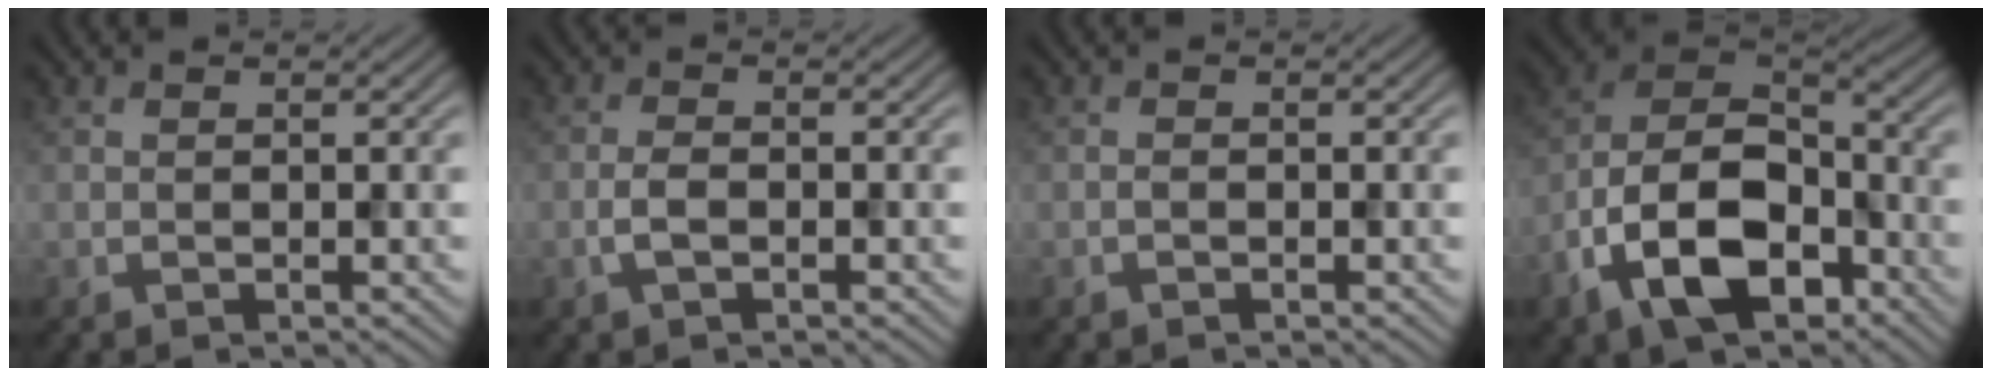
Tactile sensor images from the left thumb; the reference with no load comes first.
{"total": 2.4, "force": [-1.0, 1.0, 1.9], "torque": [-0.042, 0.003, -0.022]}
{"total": 0.6, "force": [-0.4, 0.2, 0.4], "torque": [-0.008, 0.002, -0.006]}
{"total": 15.4, "force": [-7.3, 8.7, 10.3], "torque": [-0.227, -0.026, -0.152]}